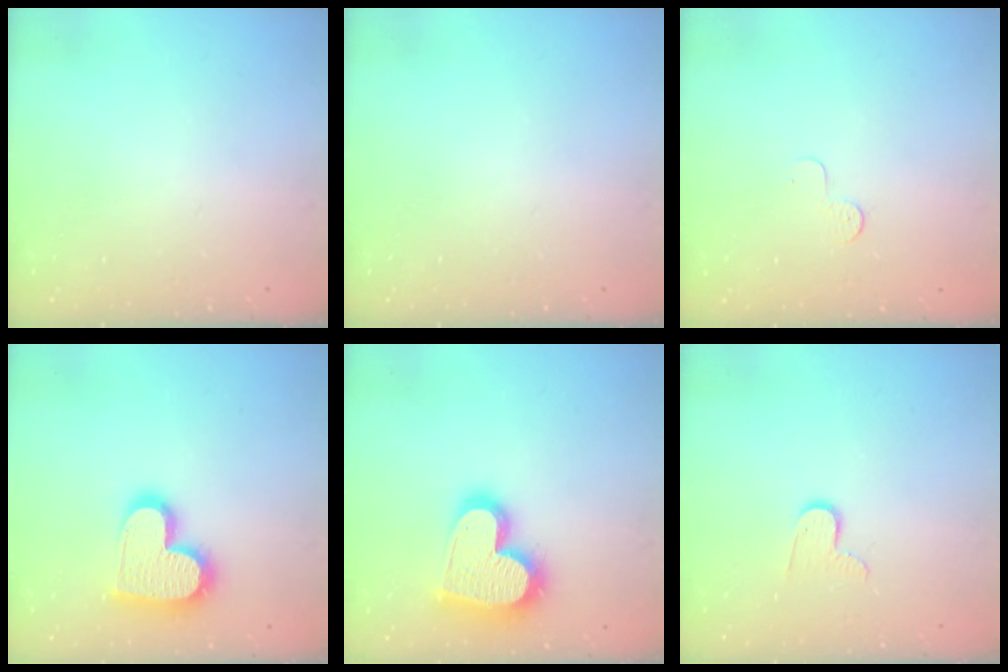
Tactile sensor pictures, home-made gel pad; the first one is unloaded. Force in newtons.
{"total": 0.0}
{"total": 3.6, "press": 3.5, "slide": 0.3}
{"total": 18.4, "press": 18.4, "slide": 1.0}
{"total": 21.5, "press": 21.4, "slide": 1.5}
{"total": 7.6, "press": 7.6, "slide": 0.6}